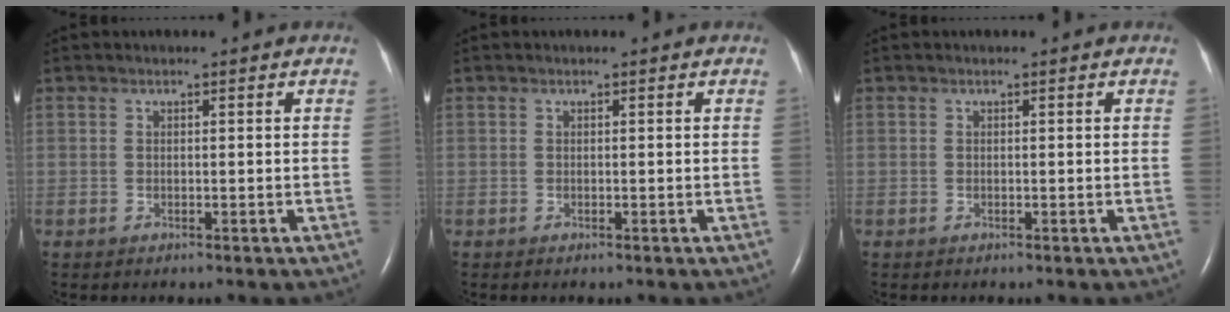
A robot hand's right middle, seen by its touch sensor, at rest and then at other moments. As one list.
[{"total": 0.0}, {"total": 0.0}]